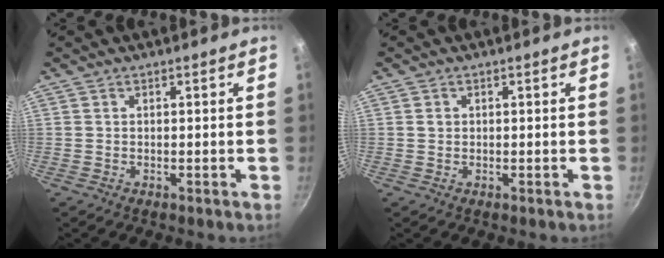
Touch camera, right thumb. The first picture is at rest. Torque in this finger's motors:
{"motor_torque": [0.11, 0.04, 0.22, -0.08, -0.01]}